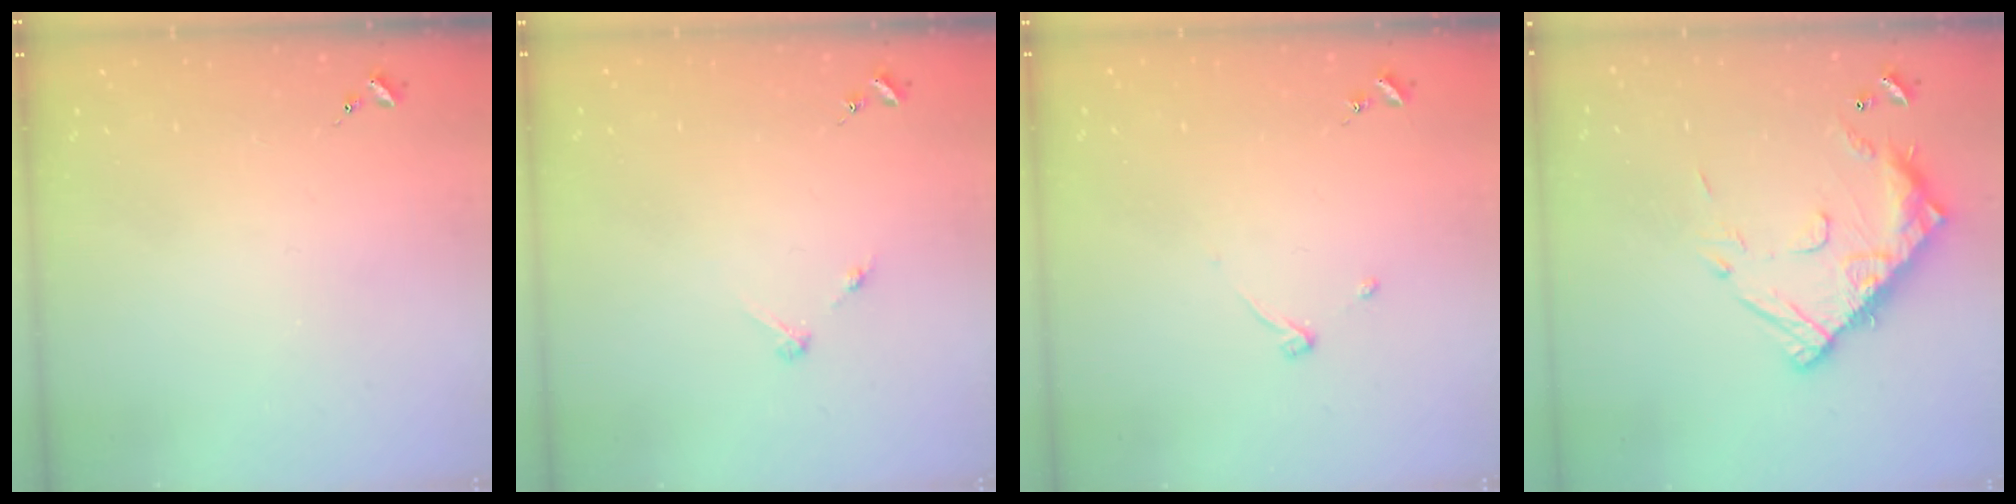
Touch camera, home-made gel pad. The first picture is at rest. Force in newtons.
{"total": 2.8, "press": 2.8, "slide": 0.3}
{"total": 3.2, "press": 3.2, "slide": 0.5}
{"total": 15.4, "press": 15.4, "slide": 1.4}